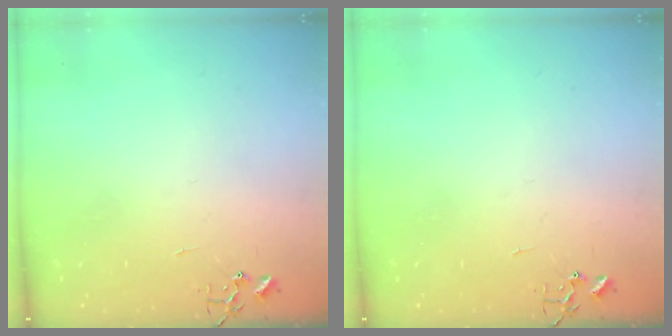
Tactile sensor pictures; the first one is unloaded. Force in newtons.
{"total": 0.0}